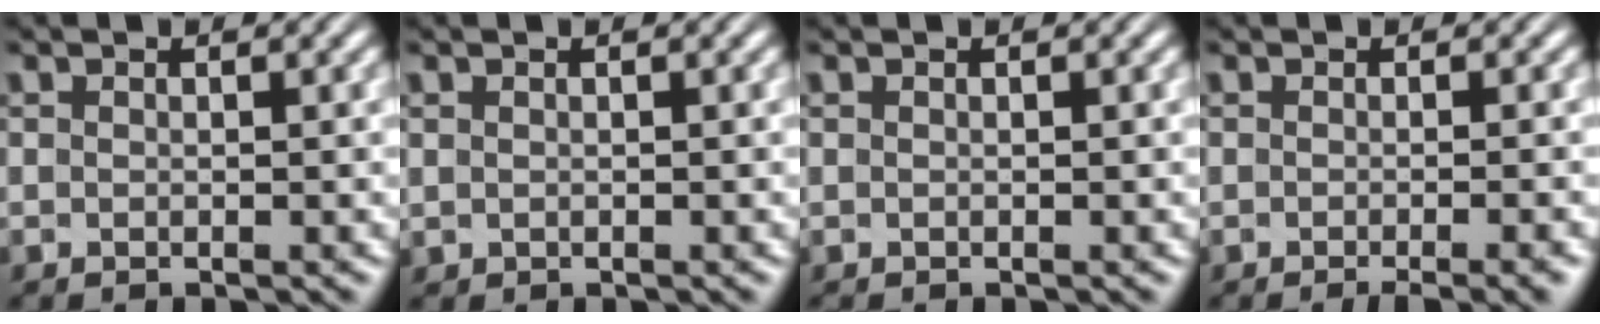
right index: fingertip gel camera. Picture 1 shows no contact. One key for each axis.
{"total": 0.5, "fx": 0.4, "fy": 0.3, "fz": 0.1, "tx": -0.005, "ty": -0.004, "tz": 0.015}
{"total": 0.0}
{"total": 2.8, "fx": -2.2, "fy": 0.1, "fz": 1.7, "tx": -0.009, "ty": 0.006, "tz": -0.037}